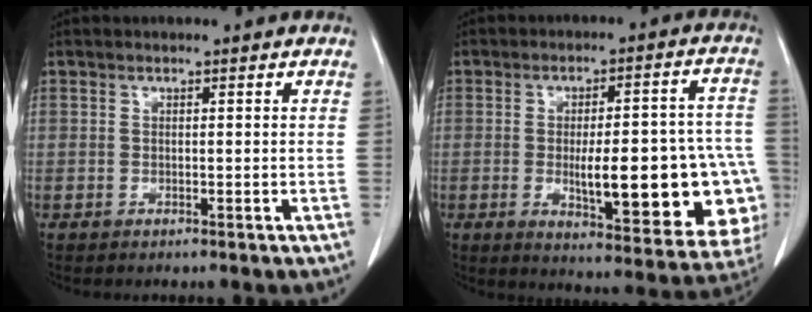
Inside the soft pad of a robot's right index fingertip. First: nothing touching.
{"total": 21.2, "force": [-3.8, 5.9, 20.0], "torque": [-0.185, 0.023, -0.025]}